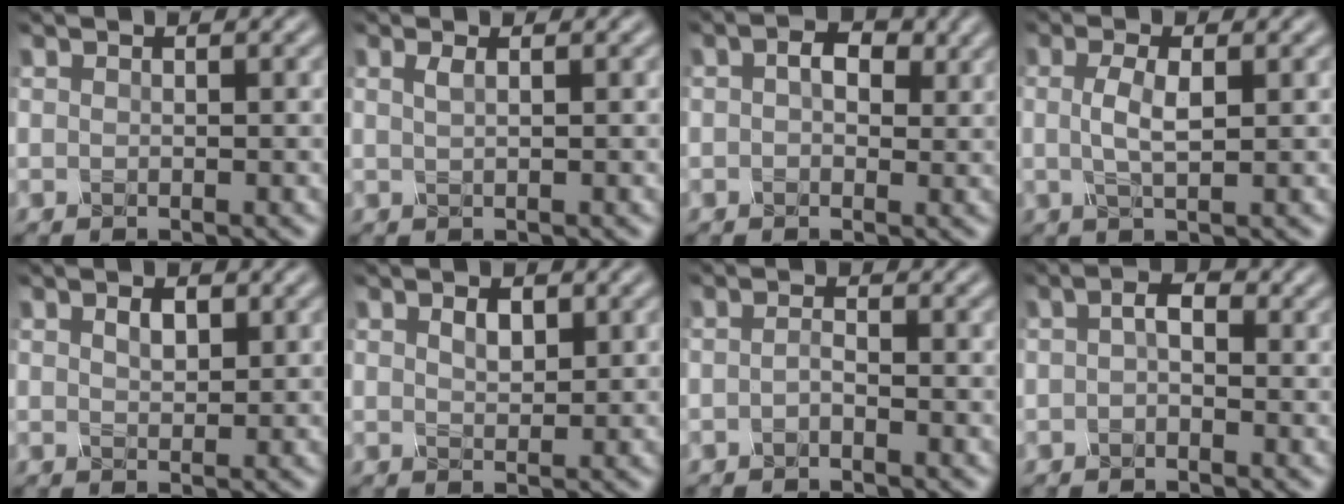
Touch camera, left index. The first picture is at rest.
{"total": 0.7, "force": [0.1, 0.2, 0.7], "torque": [-0.010, 0.002, -0.002]}
{"total": 3.2, "force": [0.7, 2.1, 2.2], "torque": [-0.040, 0.004, 0.006]}
{"total": 2.3, "force": [-0.1, 0.6, 2.2], "torque": [-0.048, 0.002, -0.003]}
{"total": 1.7, "force": [0.5, 1.0, 1.3], "torque": [-0.025, 0.003, 0.009]}
{"total": 1.8, "force": [0.5, 1.0, 1.4], "torque": [-0.027, 0.002, 0.010]}
{"total": 1.1, "force": [-1.0, 0.2, 0.5], "torque": [-0.013, 0.002, -0.022]}
{"total": 2.2, "force": [0.0, 1.3, 1.8], "torque": [-0.029, 0.009, -0.009]}